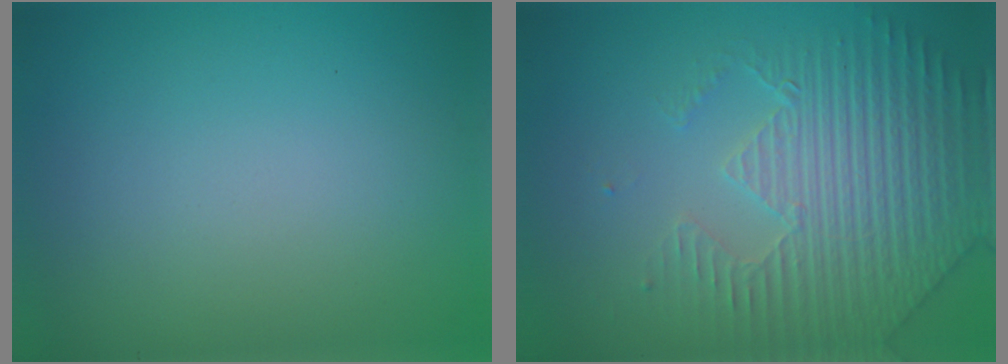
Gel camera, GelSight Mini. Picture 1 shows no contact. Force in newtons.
{"total": 4.3, "press": 4.2, "slide": 1.1}